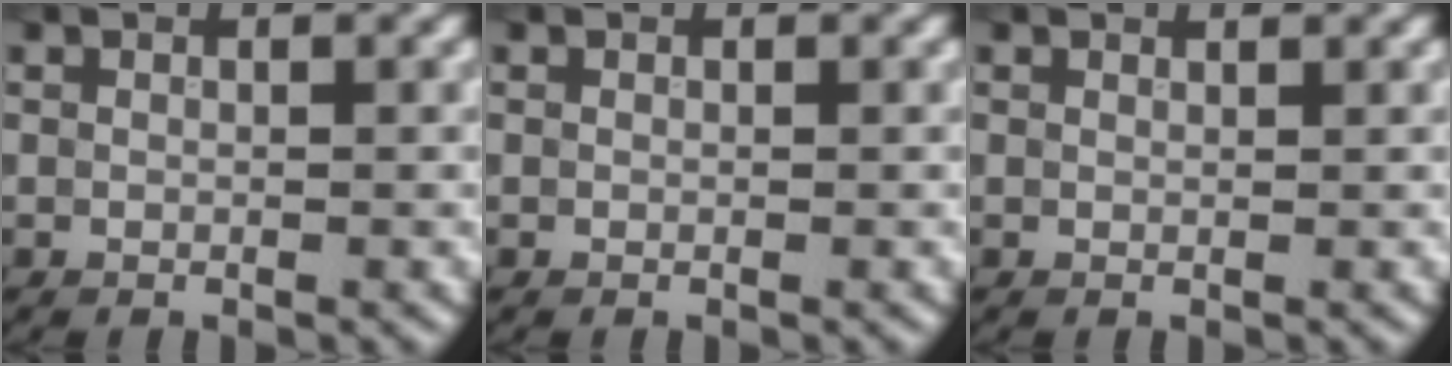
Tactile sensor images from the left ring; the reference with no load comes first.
{"total": 0.0}
{"total": 0.7, "force": [0.7, 0.1, 0.1], "torque": [-0.003, -0.001, 0.010]}